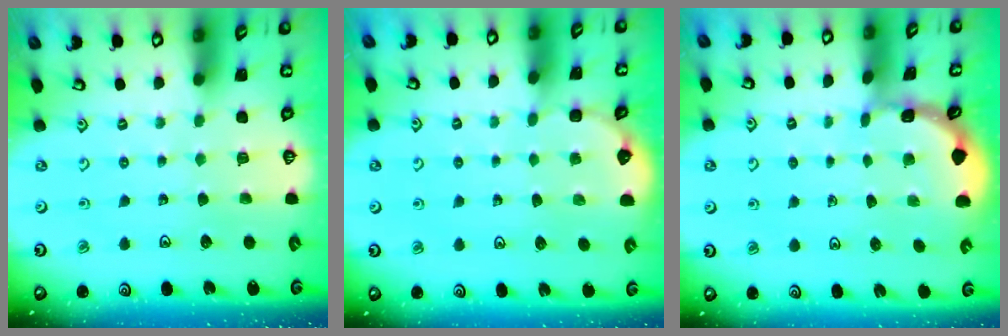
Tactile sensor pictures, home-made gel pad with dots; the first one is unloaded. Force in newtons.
{"total": 3.2, "press": 3.2, "slide": 0.2}
{"total": 1.0, "press": 1.0, "slide": 0.2}